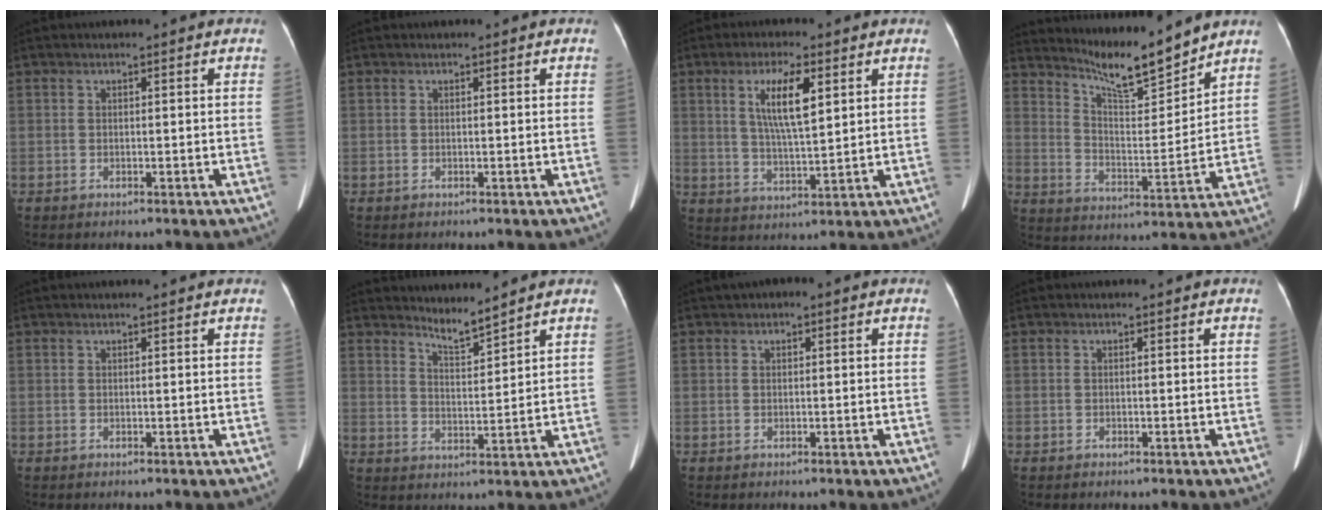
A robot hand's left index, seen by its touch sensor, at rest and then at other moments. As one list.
[{"total": 0.0}, {"total": 7.8, "force": [2.9, 1.4, 7.1], "torque": [-0.137, 0.000, 0.054]}, {"total": 10.2, "force": [9.7, 0.0, 3.3], "torque": [-0.073, -0.014, 0.169]}, {"total": 1.6, "force": [1.4, -0.1, 0.7], "torque": [-0.010, 0.015, 0.018]}, {"total": 3.4, "force": [3.2, -0.7, 0.6], "torque": [-0.019, -0.016, 0.065]}, {"total": 1.5, "force": [0.6, 0.8, 1.1], "torque": [-0.020, 0.016, 0.010]}, {"total": 0.0}]